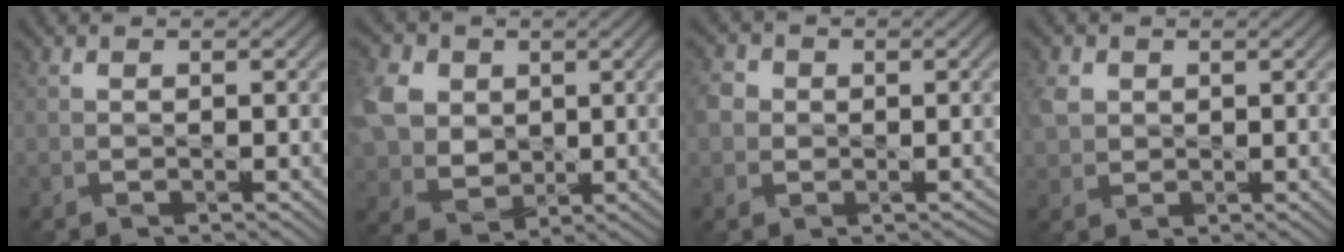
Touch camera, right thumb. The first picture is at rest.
{"total": 8.6, "force": [2.0, 6.9, 4.7], "torque": [-0.145, 0.009, 0.040]}
{"total": 4.4, "force": [0.2, 4.1, 1.6], "torque": [-0.040, 0.013, -0.012]}
{"total": 2.3, "force": [1.3, 1.8, 0.5], "torque": [-0.024, 0.005, 0.027]}